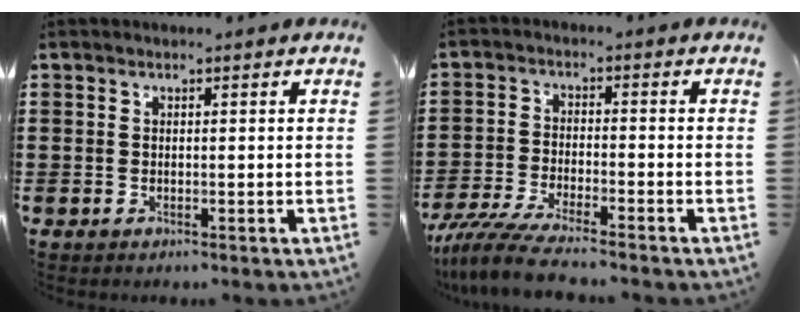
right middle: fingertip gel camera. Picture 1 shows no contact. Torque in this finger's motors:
{"motor_torque": [1.31, -0.83, 0.21, 0.21]}